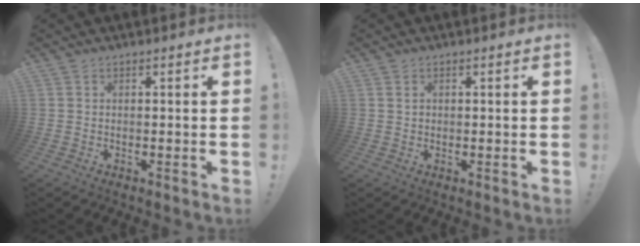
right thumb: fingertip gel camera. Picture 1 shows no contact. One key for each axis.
{"total": 1.1, "fx": 0.6, "fy": 0.8, "fz": 0.5, "tx": -0.007, "ty": 0.000, "tz": 0.010}